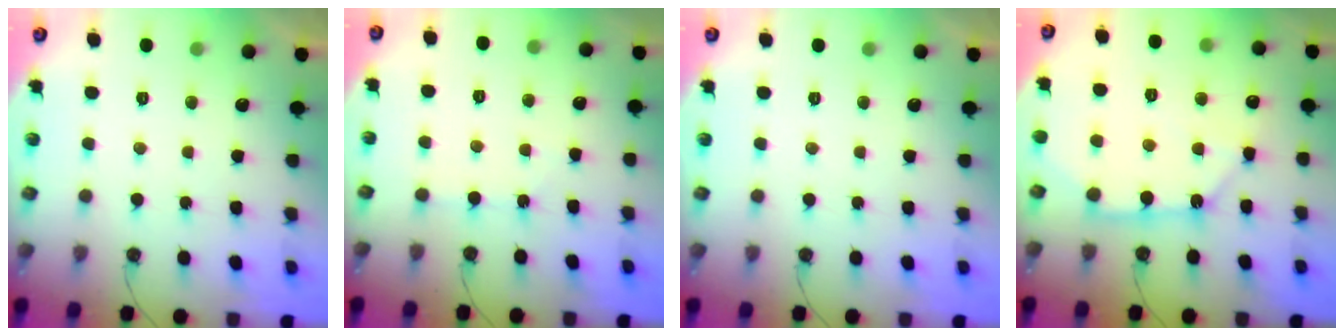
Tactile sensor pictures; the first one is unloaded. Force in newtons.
{"total": 1.9, "press": 1.8, "slide": 0.3}
{"total": 0.0}
{"total": 12.6, "press": 12.5, "slide": 1.3}